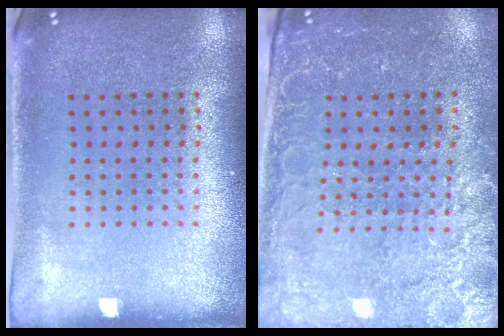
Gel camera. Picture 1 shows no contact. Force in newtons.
{"total": 3.1, "press": 2.9, "slide": 1.0}